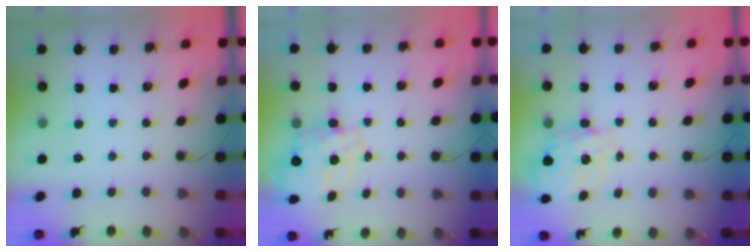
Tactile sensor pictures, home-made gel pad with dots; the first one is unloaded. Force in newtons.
{"total": 2.5, "press": 2.3, "slide": 1.0}
{"total": 2.7, "press": 2.6, "slide": 0.8}